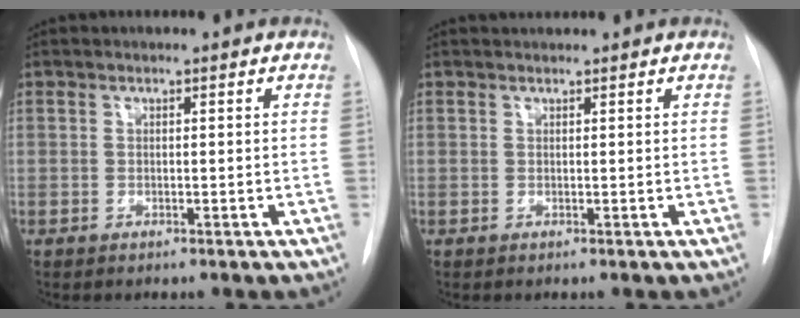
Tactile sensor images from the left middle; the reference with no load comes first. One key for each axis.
{"total": 1.1, "fx": 1.1, "fy": 0.0, "fz": 0.1, "tx": -0.010, "ty": 0.015, "tz": 0.024}